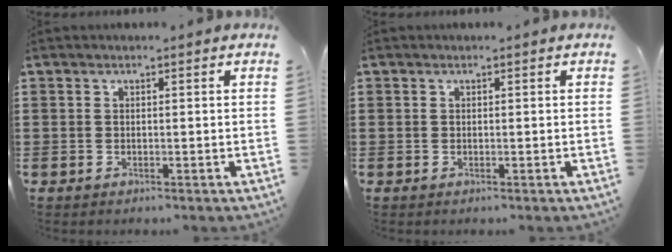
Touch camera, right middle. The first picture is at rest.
{"total": 0.0}